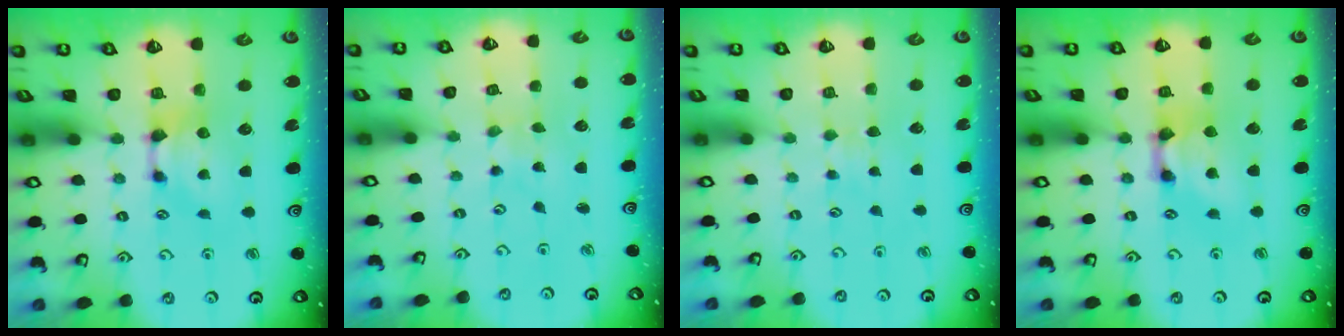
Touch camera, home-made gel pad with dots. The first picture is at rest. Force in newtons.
{"total": 5.2, "press": 5.2, "slide": 0.2}
{"total": 3.6, "press": 3.5, "slide": 0.2}
{"total": 3.4, "press": 3.4, "slide": 0.3}